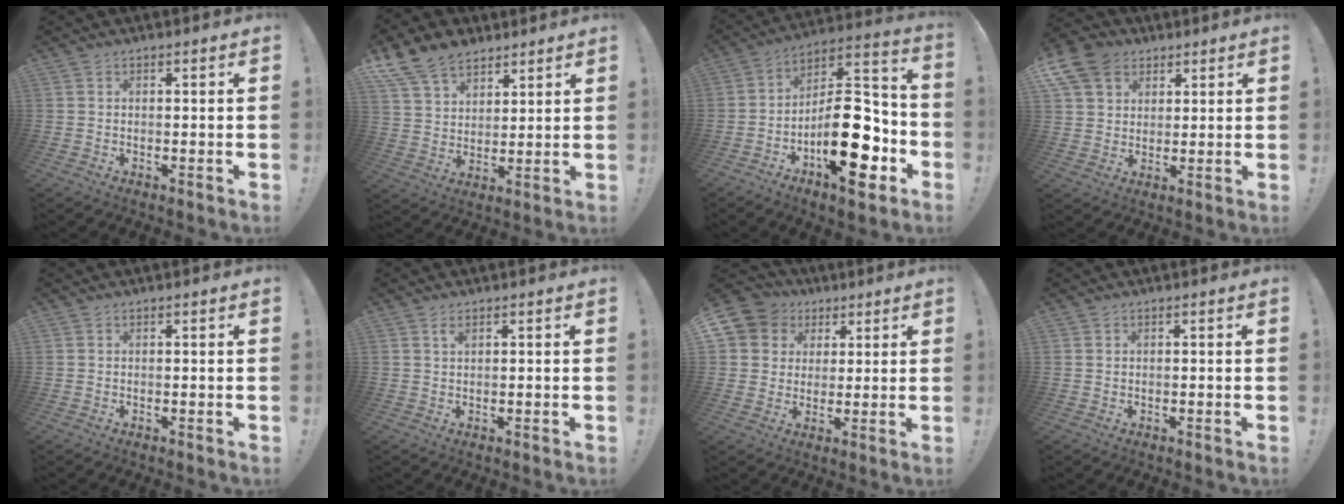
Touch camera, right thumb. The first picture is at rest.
{"total": 12.8, "force": [9.1, 7.8, 4.5], "torque": [-0.081, -0.052, 0.177]}
{"total": 22.7, "force": [-7.8, 10.4, 18.6], "torque": [-0.289, 0.059, -0.112]}
{"total": 11.1, "force": [5.5, 8.4, 4.7], "torque": [-0.088, -0.030, 0.113]}
{"total": 0.0}
{"total": 1.5, "force": [0.8, 0.5, 1.0], "torque": [-0.021, 0.002, 0.015]}
{"total": 8.8, "force": [3.1, 7.9, 2.1], "torque": [-0.044, -0.017, 0.064]}
{"total": 0.0}